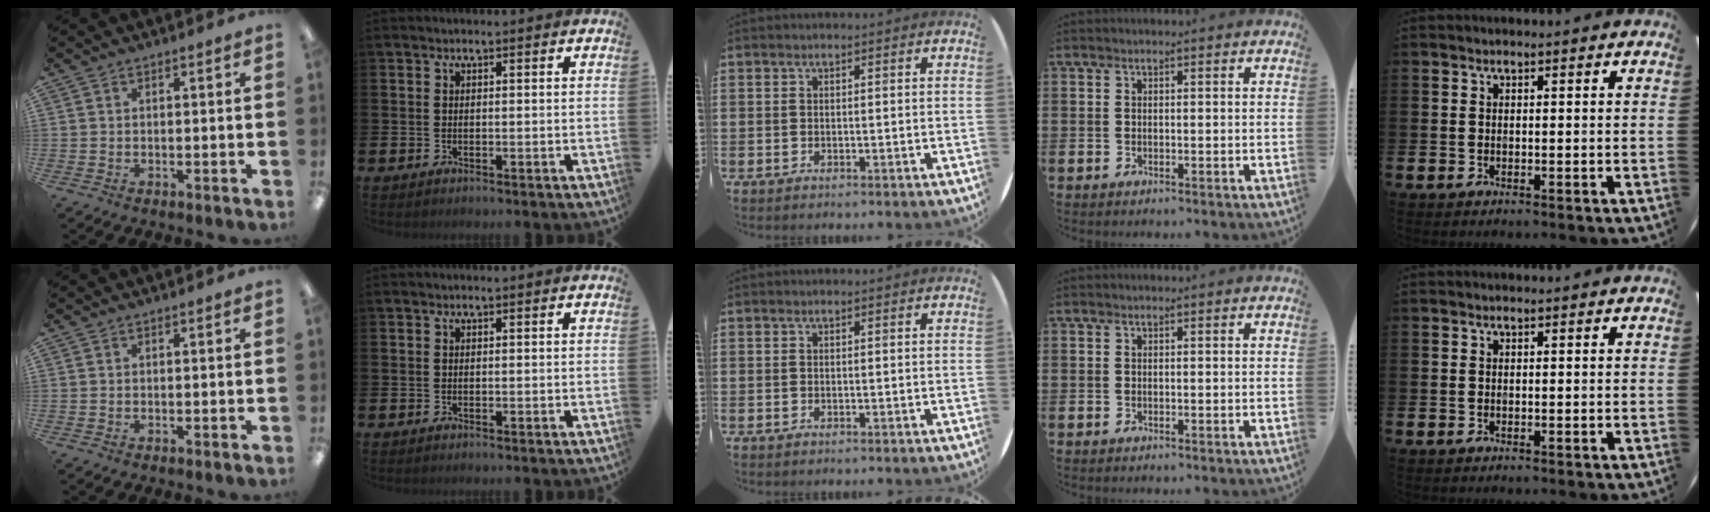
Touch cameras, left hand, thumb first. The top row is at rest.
{}